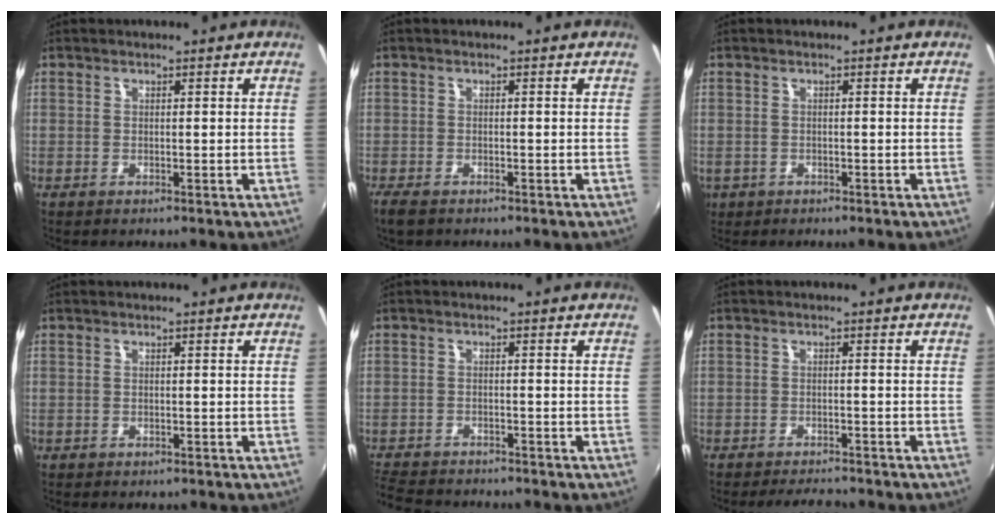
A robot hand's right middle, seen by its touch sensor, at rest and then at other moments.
{"total": 3.1, "force": [-2.4, 1.2, 1.5], "torque": [-0.038, -0.013, -0.045]}
{"total": 3.3, "force": [-1.2, 2.8, 1.3], "torque": [-0.033, -0.007, -0.014]}
{"total": 1.0, "force": [-0.7, 0.7, 0.2], "torque": [-0.007, -0.002, -0.008]}
{"total": 9.0, "force": [-8.2, 2.4, 2.7], "torque": [-0.084, -0.016, -0.139]}
{"total": 5.5, "force": [-5.0, 1.2, 1.8], "torque": [-0.050, -0.006, -0.074]}